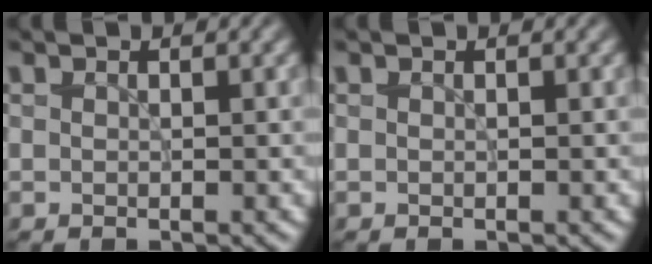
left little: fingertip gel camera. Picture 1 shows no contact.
{"total": 0.0}